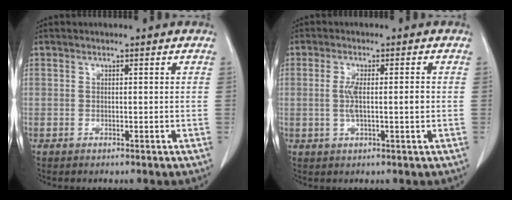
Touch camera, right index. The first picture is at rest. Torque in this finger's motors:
{"motor_torque": [0.73, -0.23, 0.29, 0.11]}